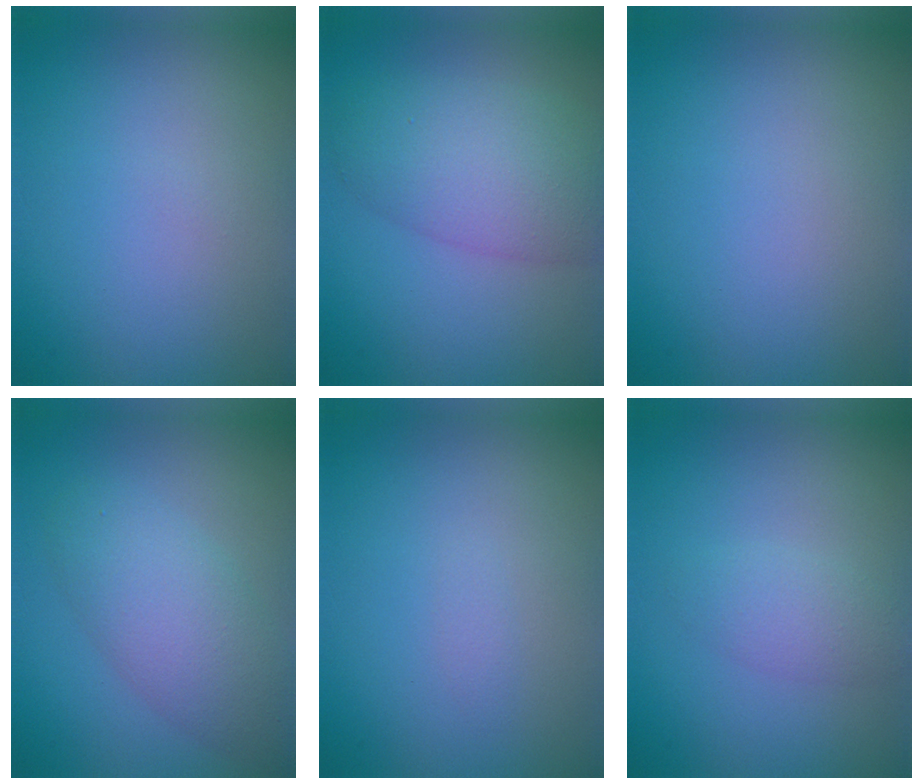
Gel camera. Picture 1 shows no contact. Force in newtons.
{"total": 6.7, "press": 6.7, "slide": 0.2}
{"total": 0.0}
{"total": 5.4, "press": 5.4, "slide": 0.4}
{"total": 0.5, "press": 0.5, "slide": 0.0}
{"total": 2.1, "press": 2.0, "slide": 0.0}